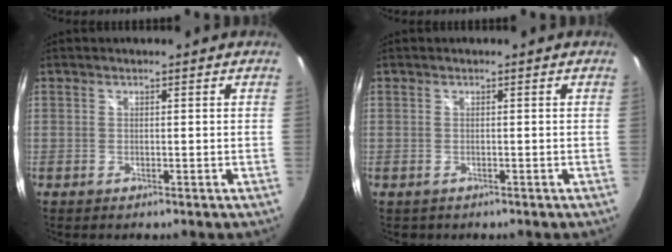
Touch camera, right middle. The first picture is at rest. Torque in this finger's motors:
{"motor_torque": [-0.21, -0.08, -0.01, 0.00]}